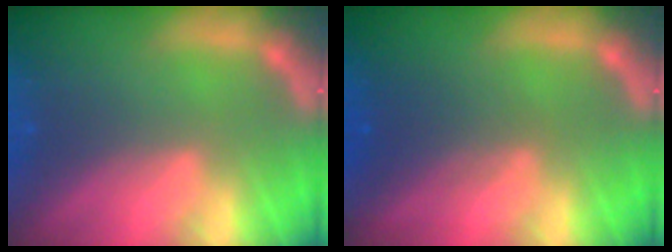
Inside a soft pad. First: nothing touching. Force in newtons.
{"total": 3.0}